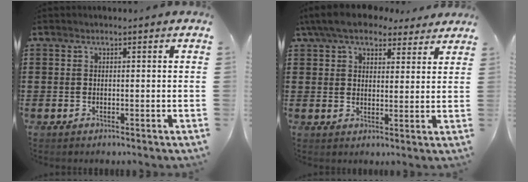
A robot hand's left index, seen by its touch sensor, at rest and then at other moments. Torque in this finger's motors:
{"motor_torque": [2.14, 0.00, 0.96, 0.21]}